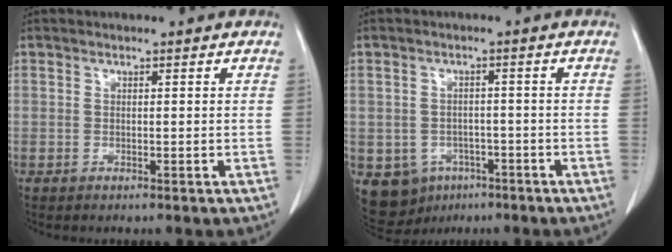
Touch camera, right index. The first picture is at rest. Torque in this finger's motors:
{"motor_torque": [-0.29, 0.11, -0.81, -0.21]}